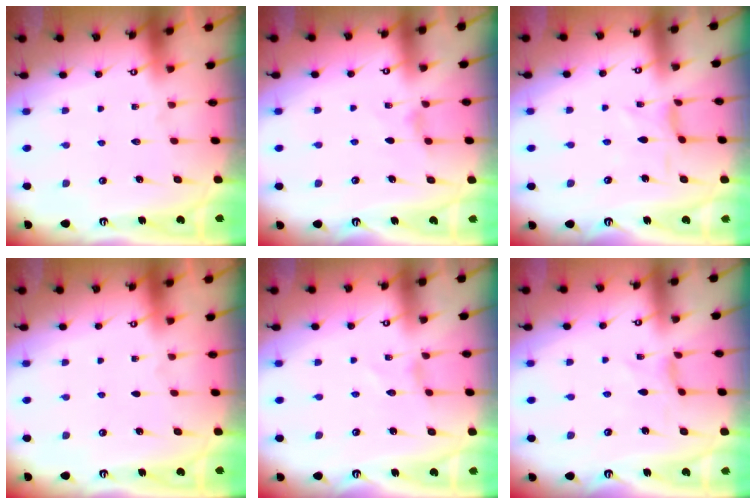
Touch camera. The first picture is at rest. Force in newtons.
{"total": 2.5, "press": 2.5, "slide": 0.4}
{"total": 1.7, "press": 1.6, "slide": 0.4}
{"total": 0.0}
{"total": 0.0}
{"total": 0.0}